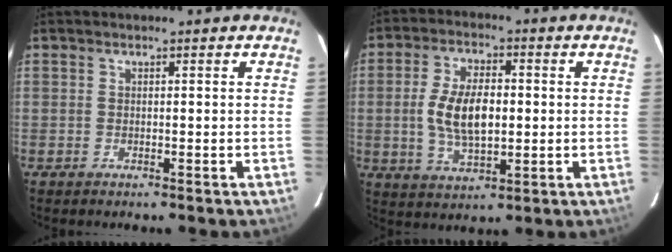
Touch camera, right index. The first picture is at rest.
{"total": 10.3, "force": [-0.1, 5.0, 9.1], "torque": [-0.179, 0.002, 0.001]}